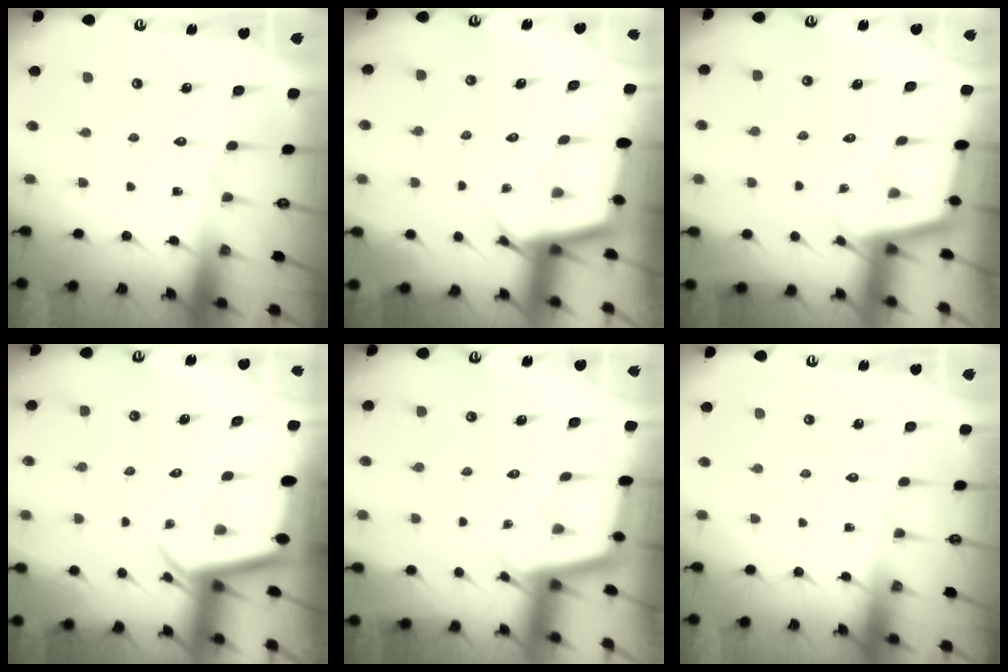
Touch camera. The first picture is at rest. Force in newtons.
{"total": 2.5, "press": 2.5, "slide": 0.1}
{"total": 2.5, "press": 2.5, "slide": 0.2}
{"total": 3.7, "press": 3.7, "slide": 0.2}
{"total": 2.5, "press": 2.5, "slide": 0.2}
{"total": 0.0}